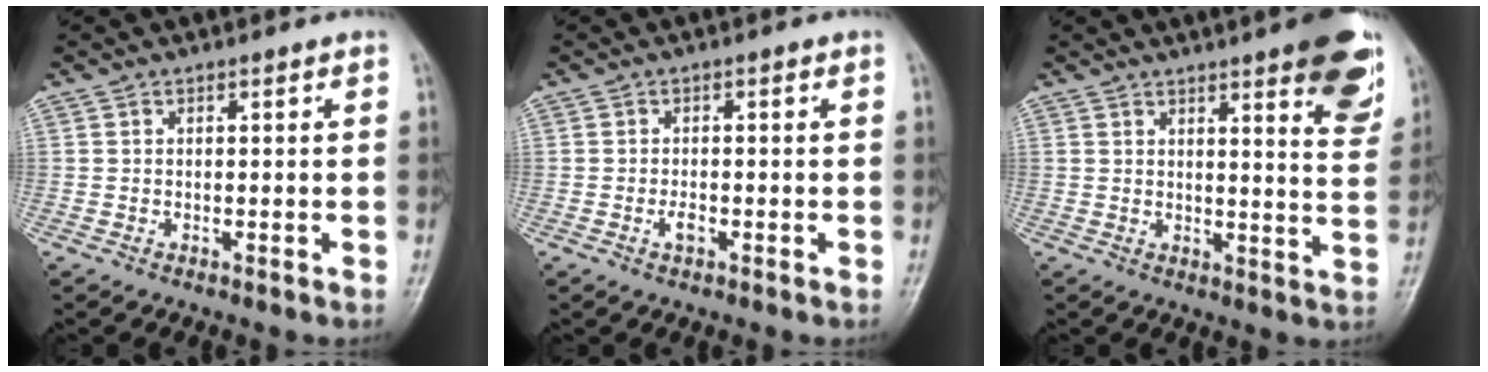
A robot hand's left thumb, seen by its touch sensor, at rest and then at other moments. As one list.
[{"total": 1.7, "force": [-0.7, 0.9, 1.3], "torque": [-0.023, 0.002, -0.015]}, {"total": 12.6, "force": [7.1, 2.7, 10.0], "torque": [-0.098, -0.036, 0.085]}]